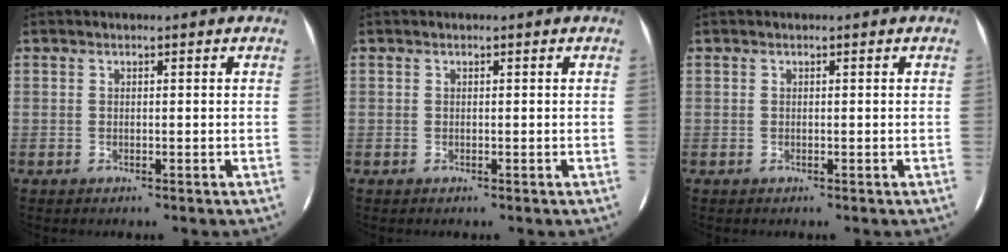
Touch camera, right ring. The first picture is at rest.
{"total": 0.0}
{"total": 0.0}